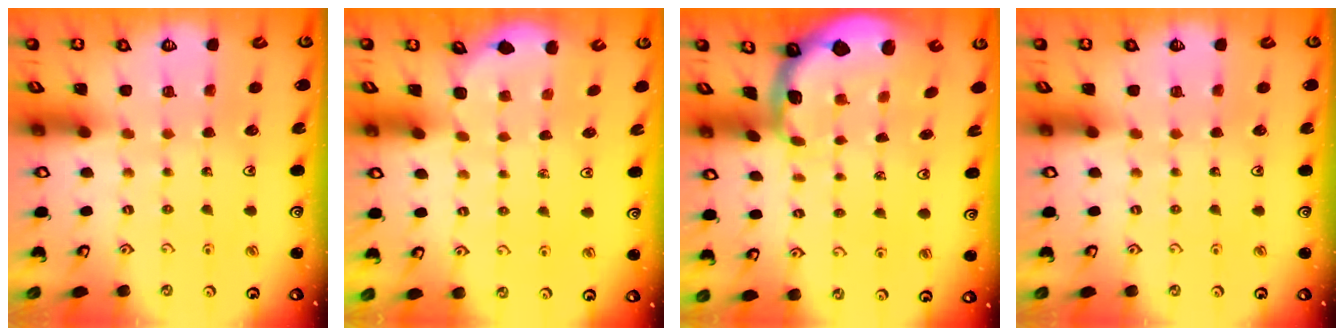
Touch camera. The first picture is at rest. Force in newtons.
{"total": 2.2, "press": 1.7, "slide": 1.3}
{"total": 1.7, "press": 1.6, "slide": 0.4}
{"total": 0.0}